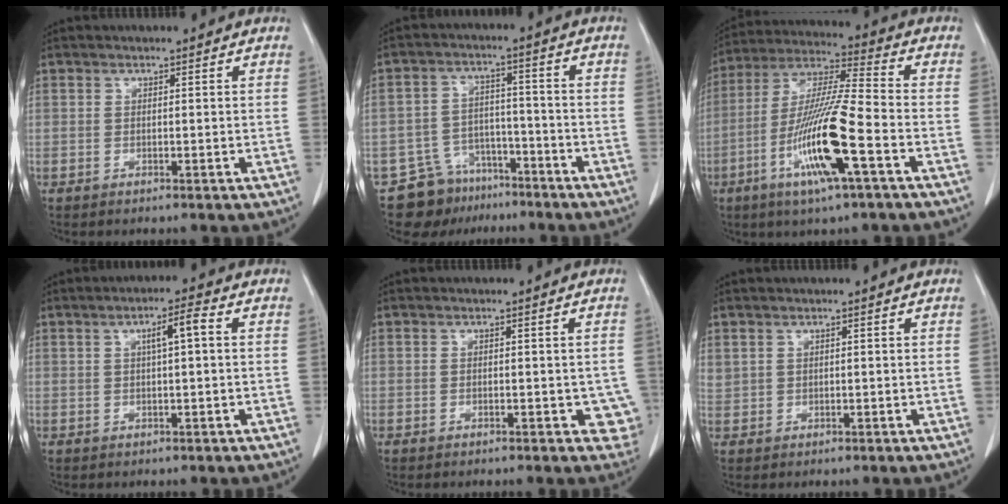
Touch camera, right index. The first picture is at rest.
{"total": 8.7, "force": [-6.5, 5.7, 0.8], "torque": [-0.013, 0.027, -0.103]}
{"total": 15.4, "force": [-5.7, 0.5, 14.3], "torque": [-0.286, -0.013, -0.111]}
{"total": 3.7, "force": [0.9, 0.2, 3.6], "torque": [-0.061, 0.007, 0.014]}
{"total": 3.2, "force": [-1.0, 1.8, 2.4], "torque": [-0.002, 0.005, -0.013]}
{"total": 1.2, "force": [0.8, 0.8, 0.3], "torque": [-0.008, 0.014, 0.023]}